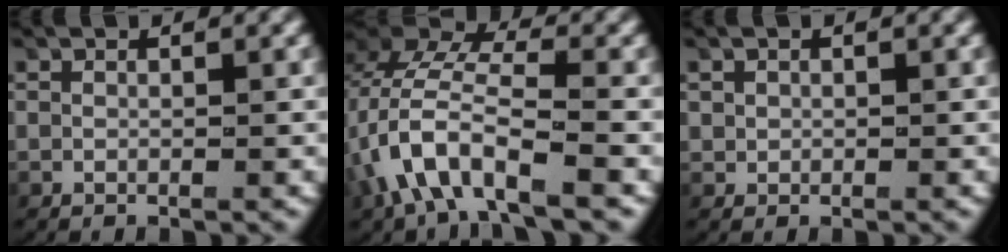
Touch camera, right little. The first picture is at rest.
{"total": 8.0, "force": [0.4, 5.1, 6.2], "torque": [-0.136, -0.004, 0.004]}
{"total": 0.9, "force": [0.2, 0.8, 0.3], "torque": [-0.015, -0.006, 0.009]}